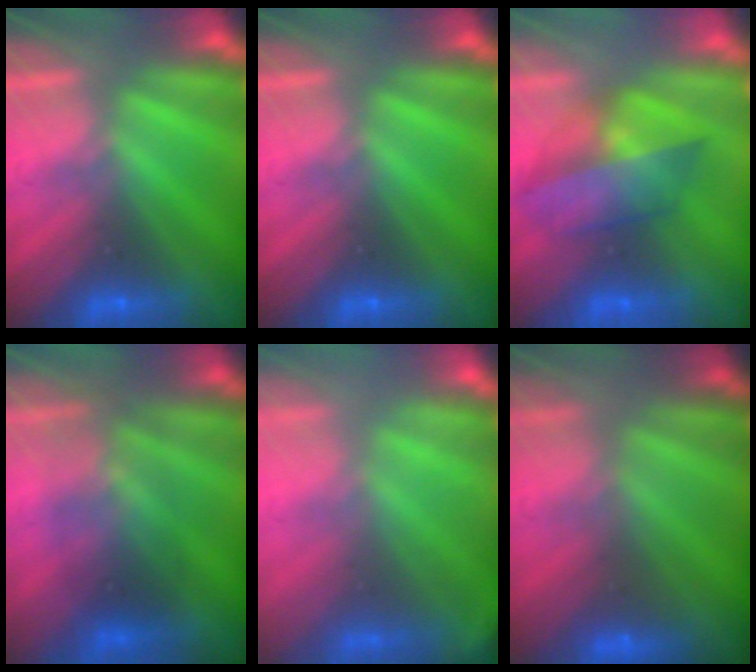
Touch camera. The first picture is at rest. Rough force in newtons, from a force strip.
{"total": 0.0}
{"total": 3.9}
{"total": 1.7}
{"total": 1.8}
{"total": 2.4}